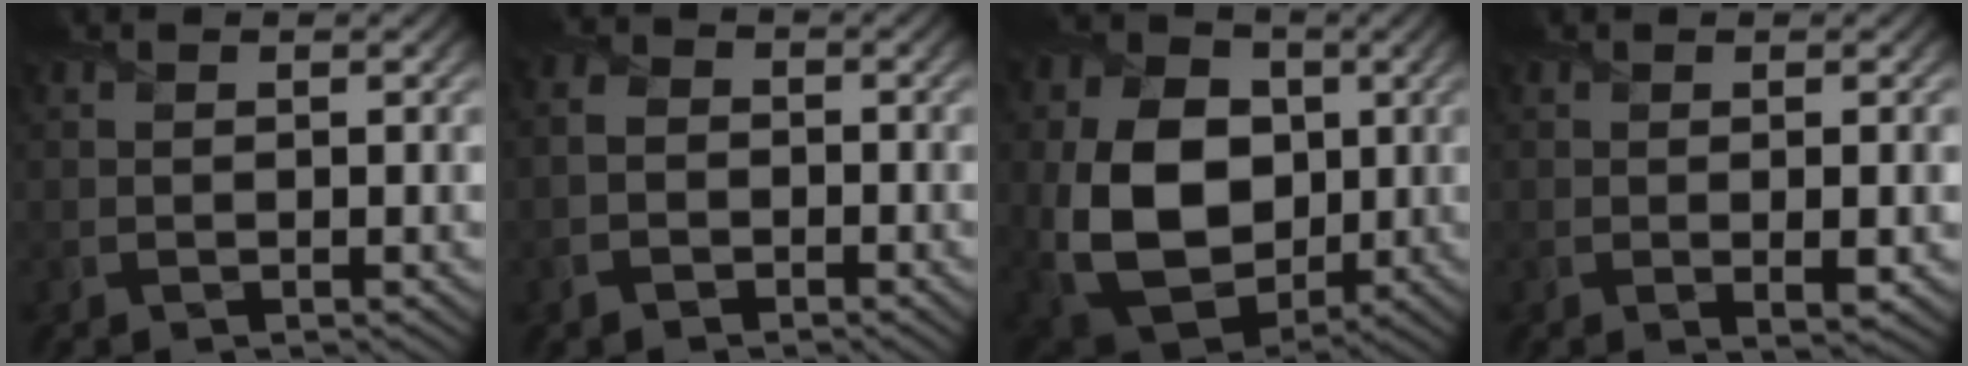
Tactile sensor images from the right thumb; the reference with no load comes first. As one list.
[{"total": 3.1, "force": [-1.5, 2.2, 1.5], "torque": [-0.041, -0.002, -0.041]}, {"total": 14.9, "force": [-0.3, 11.0, 10.0], "torque": [-0.227, -0.010, -0.005]}, {"total": 2.0, "force": [-0.2, 0.2, 2.0], "torque": [-0.036, -0.002, -0.001]}]